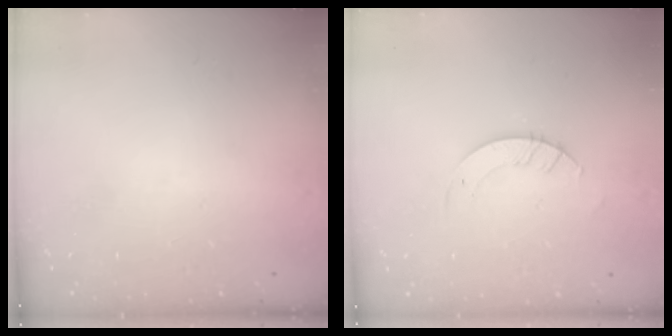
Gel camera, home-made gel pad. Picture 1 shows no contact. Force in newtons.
{"total": 3.3, "press": 3.3, "slide": 0.2}